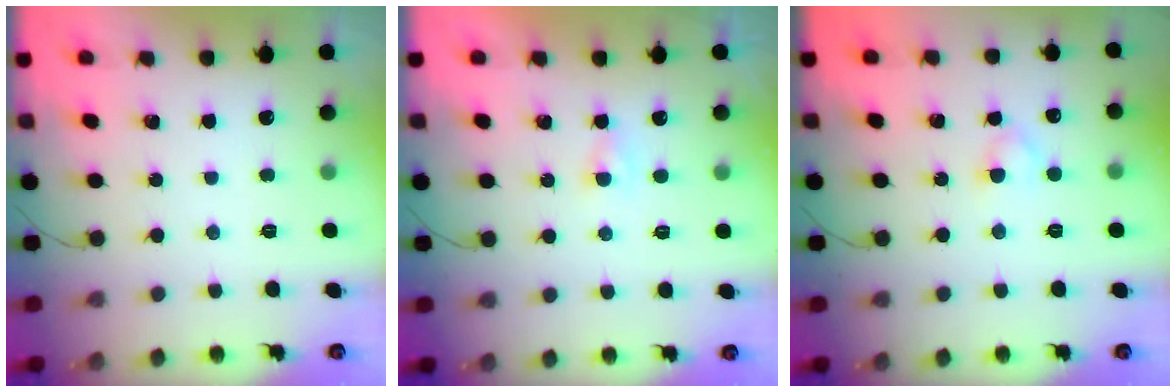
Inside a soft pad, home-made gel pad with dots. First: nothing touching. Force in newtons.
{"total": 0.9, "press": 0.7, "slide": 0.6}
{"total": 2.4, "press": 2.1, "slide": 1.1}